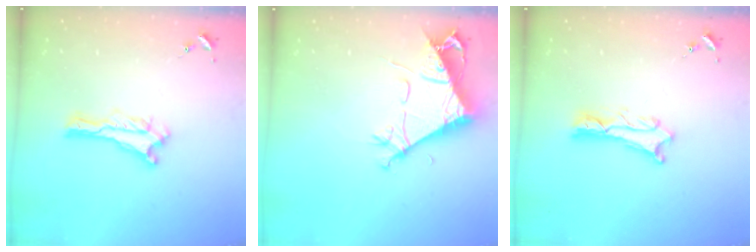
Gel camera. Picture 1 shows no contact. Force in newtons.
{"total": 8.0, "press": 8.0, "slide": 0.7}
{"total": 2.0, "press": 2.0, "slide": 0.2}